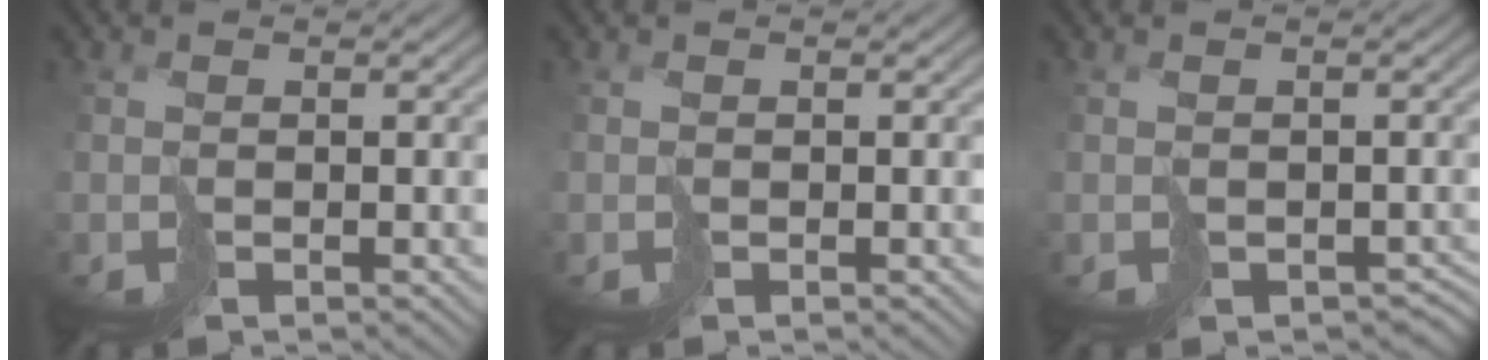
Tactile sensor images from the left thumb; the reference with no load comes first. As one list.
[{"total": 0.0}, {"total": 2.6, "force": [-1.4, 1.7, 1.4], "torque": [-0.016, -0.014, -0.010]}]